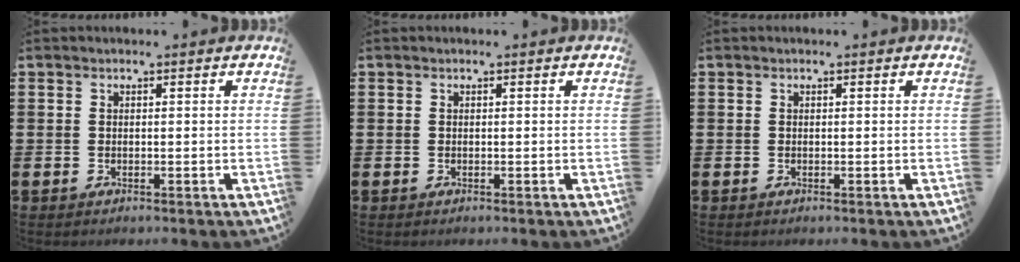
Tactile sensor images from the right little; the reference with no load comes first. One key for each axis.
{"total": 0.0}
{"total": 0.0}